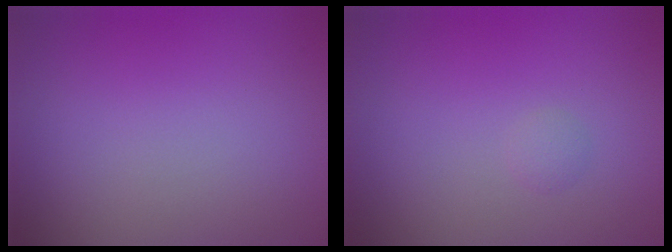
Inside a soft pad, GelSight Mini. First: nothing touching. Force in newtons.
{"total": 0.6, "press": 0.6, "slide": 0.0}